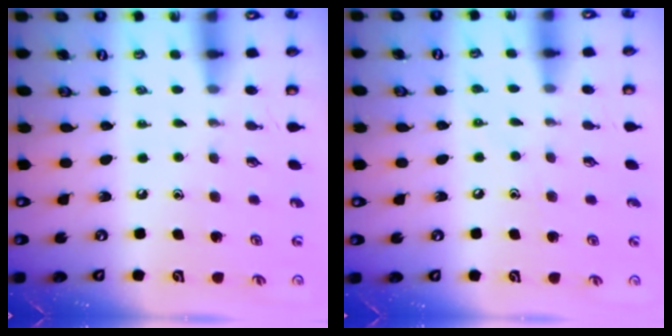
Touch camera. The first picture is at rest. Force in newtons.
{"total": 4.9, "press": 4.9, "slide": 0.2}